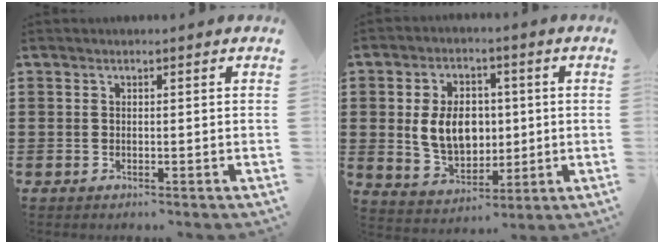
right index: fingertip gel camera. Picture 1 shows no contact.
{"total": 8.7, "force": [0.6, 6.2, 6.0], "torque": [-0.122, 0.010, 0.007]}